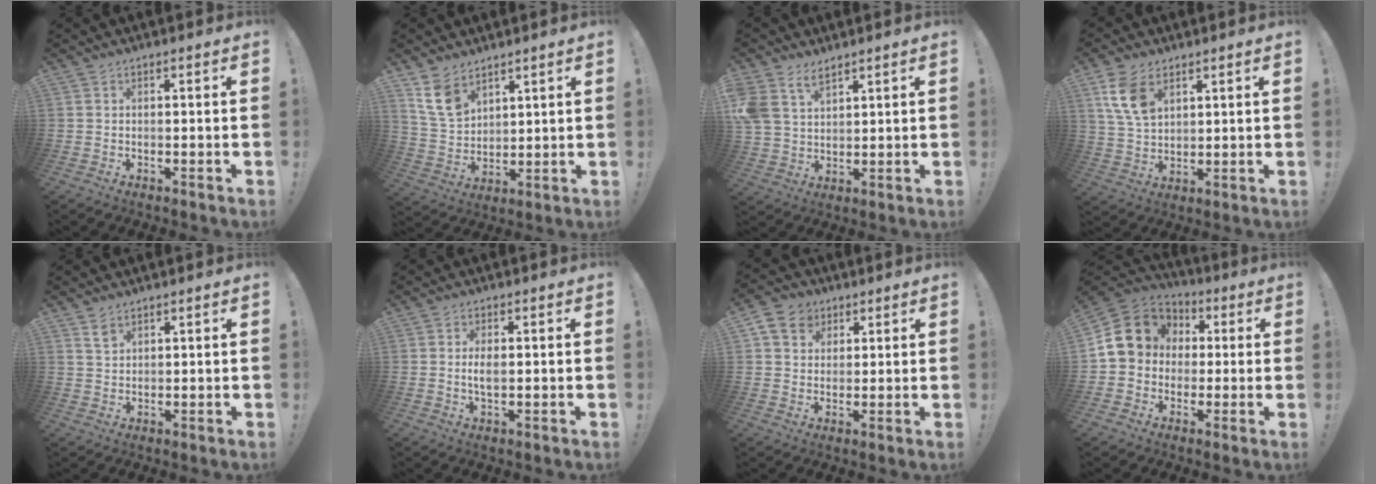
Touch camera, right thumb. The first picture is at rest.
{"total": 10.7, "force": [7.2, 6.6, 4.4], "torque": [-0.082, -0.037, 0.143]}
{"total": 8.4, "force": [5.7, 4.9, 3.7], "torque": [-0.081, -0.023, 0.114]}
{"total": 10.1, "force": [5.1, 6.2, 6.0], "torque": [-0.119, -0.010, 0.101]}
{"total": 3.1, "force": [2.3, 1.7, 1.3], "torque": [-0.005, -0.019, 0.040]}
{"total": 3.1, "force": [0.1, 1.4, 2.8], "torque": [-0.048, -0.005, -0.004]}
{"total": 8.3, "force": [3.7, 6.8, 3.0], "torque": [-0.047, -0.011, 0.075]}
{"total": 15.5, "force": [3.2, 13.1, 7.7], "torque": [-0.118, 0.005, 0.076]}